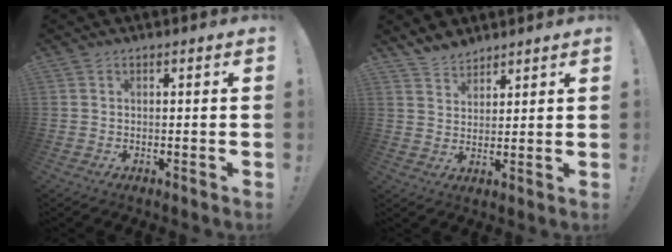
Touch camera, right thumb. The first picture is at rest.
{"total": 5.8, "force": [5.2, 2.4, 0.9], "torque": [-0.020, -0.034, 0.100]}